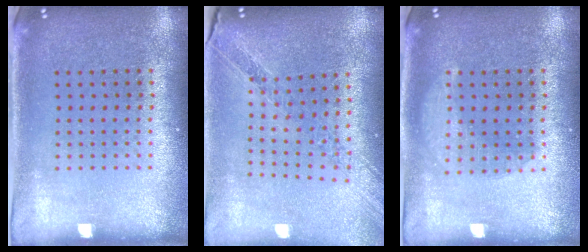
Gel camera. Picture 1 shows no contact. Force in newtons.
{"total": 1.1, "press": 1.1, "slide": 0.1}
{"total": 1.9, "press": 1.9, "slide": 0.3}